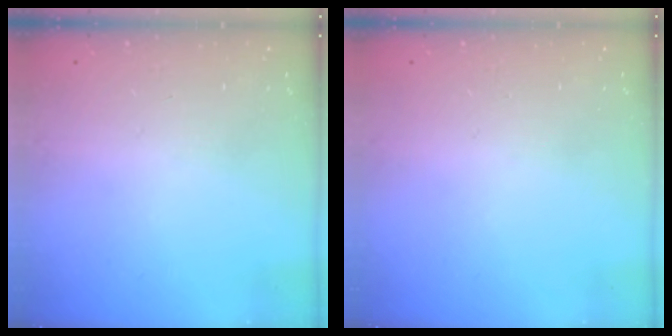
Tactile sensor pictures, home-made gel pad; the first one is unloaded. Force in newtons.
{"total": 0.0}